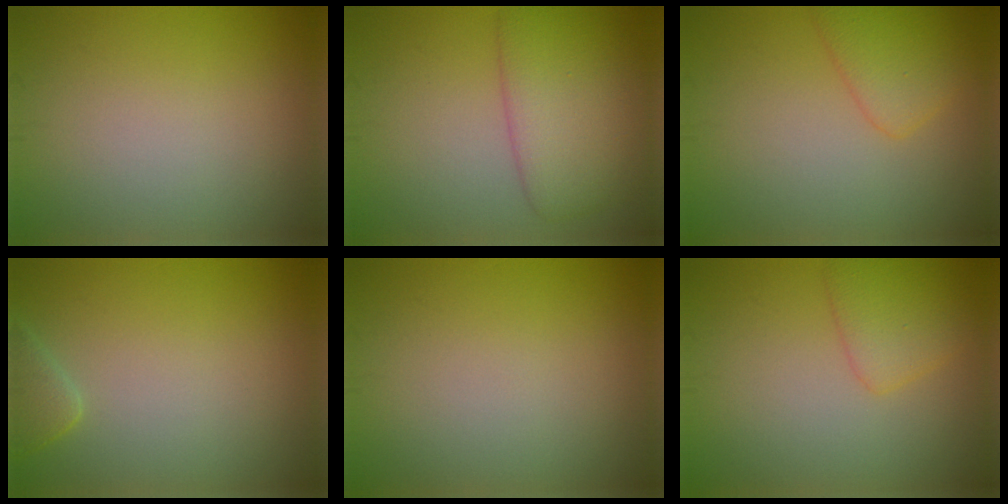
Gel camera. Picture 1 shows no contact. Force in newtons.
{"total": 5.7, "press": 5.7, "slide": 0.3}
{"total": 3.1, "press": 3.1, "slide": 0.1}
{"total": 1.8, "press": 1.8, "slide": 0.2}
{"total": 0.0}
{"total": 2.7, "press": 2.7, "slide": 0.2}